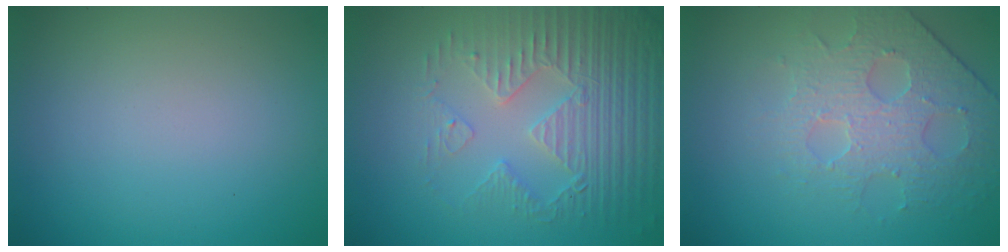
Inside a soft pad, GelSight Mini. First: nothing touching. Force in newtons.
{"total": 4.4, "press": 4.3, "slide": 0.7}
{"total": 4.1, "press": 3.6, "slide": 1.9}